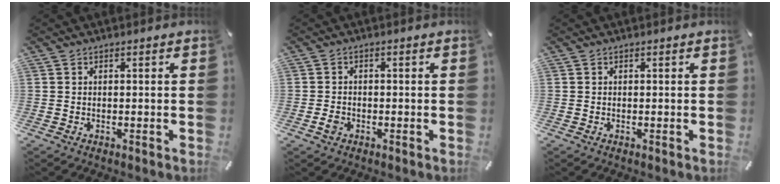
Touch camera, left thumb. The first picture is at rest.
{"total": 2.1, "force": [-0.8, 1.6, 1.1], "torque": [-0.021, 0.004, -0.015]}
{"total": 0.0}